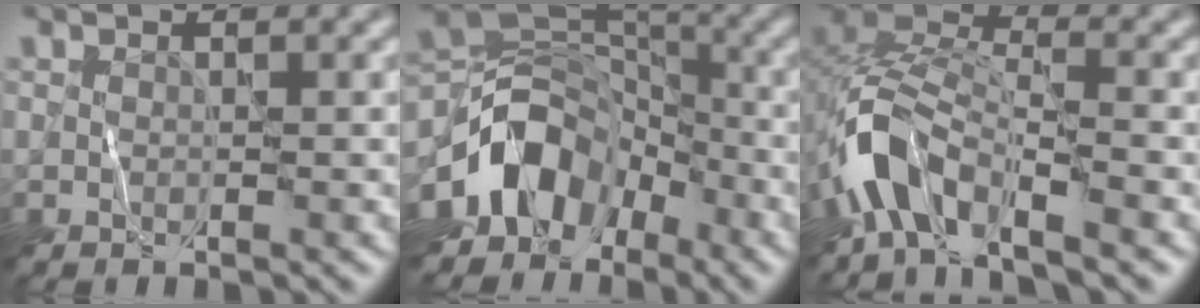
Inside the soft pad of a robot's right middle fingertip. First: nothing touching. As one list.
[{"total": 10.6, "force": [-4.9, 7.4, 5.8], "torque": [-0.100, 0.007, -0.102]}, {"total": 6.2, "force": [-4.0, 2.6, 3.9], "torque": [-0.072, 0.006, -0.089]}]